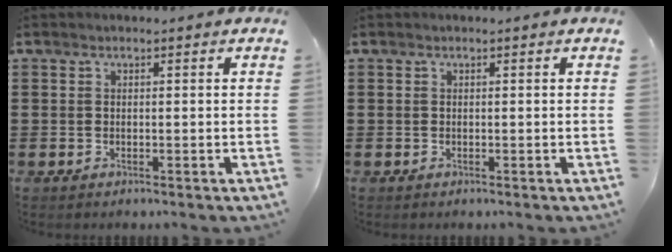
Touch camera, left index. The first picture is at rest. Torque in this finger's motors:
{"motor_torque": [0.00, 0.00, 0.00, 0.00]}